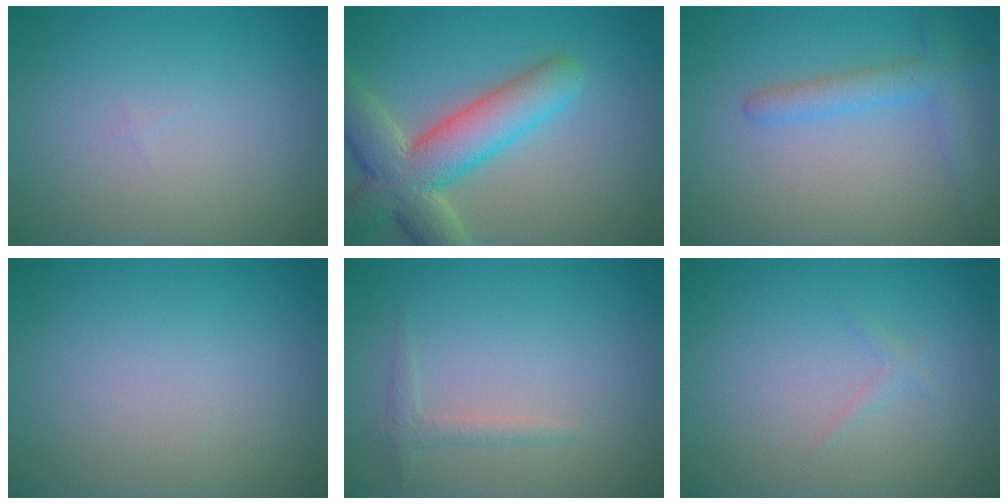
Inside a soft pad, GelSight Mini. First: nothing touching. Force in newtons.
{"total": 8.2, "press": 8.1, "slide": 0.7}
{"total": 2.9, "press": 2.9, "slide": 0.1}
{"total": 0.0}
{"total": 1.2, "press": 1.2, "slide": 0.0}
{"total": 0.7, "press": 0.7, "slide": 0.0}